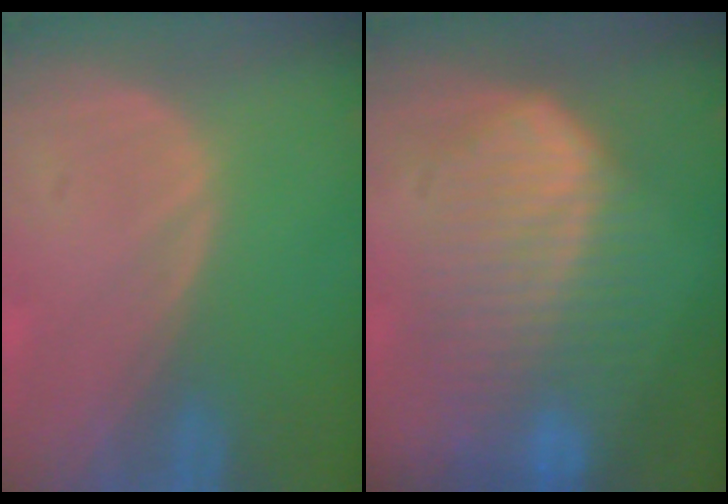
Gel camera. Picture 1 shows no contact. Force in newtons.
{"total": 9.5, "press": 9.5, "slide": 0.7}